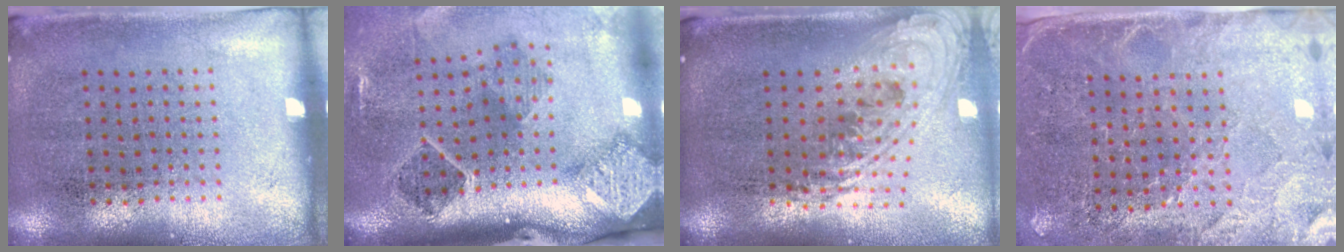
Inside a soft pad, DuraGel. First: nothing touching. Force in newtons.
{"total": 2.9, "press": 1.8, "slide": 2.3}
{"total": 2.4, "press": 1.7, "slide": 1.7}
{"total": 3.0, "press": 2.8, "slide": 1.1}